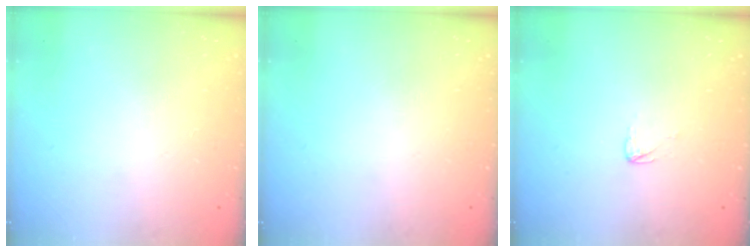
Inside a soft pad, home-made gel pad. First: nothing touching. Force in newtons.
{"total": 0.0}
{"total": 2.4, "press": 2.4, "slide": 0.2}